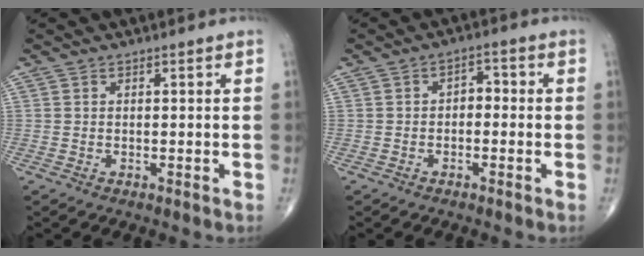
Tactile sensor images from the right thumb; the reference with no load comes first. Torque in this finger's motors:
{"motor_torque": [0.09, -0.39, 0.21, 0.22, 0.01]}